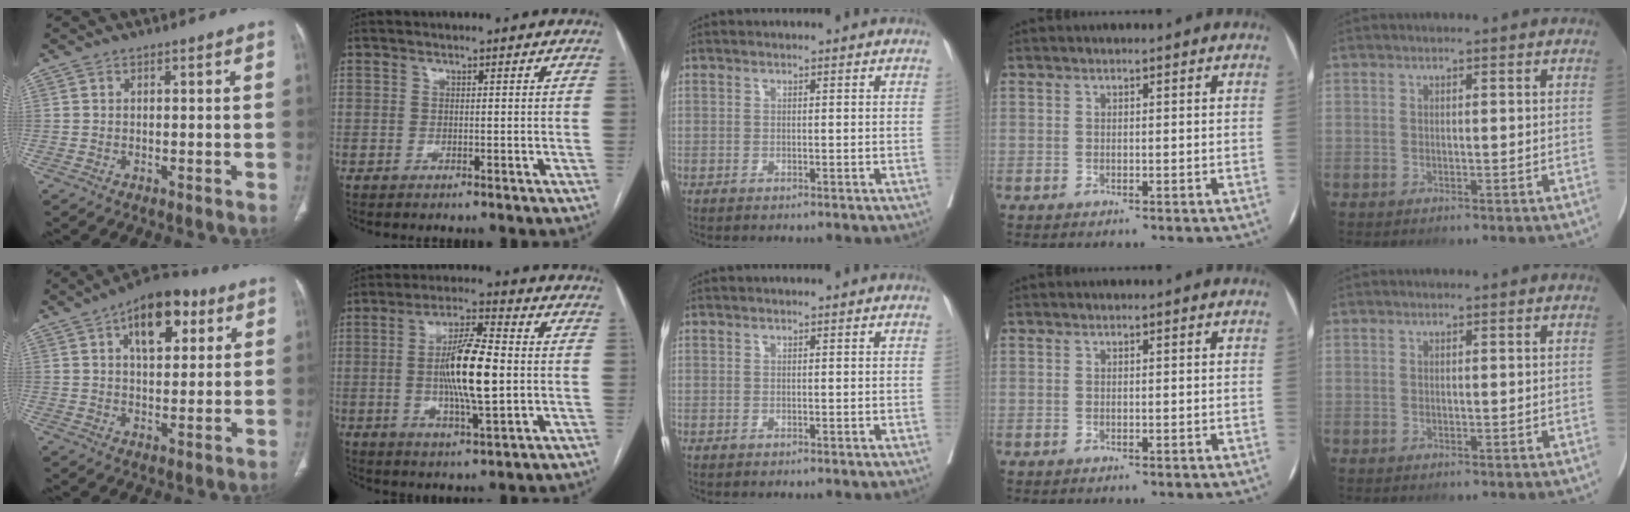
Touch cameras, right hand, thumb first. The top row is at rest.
{"thumb": {"total": 12.7, "force": [5.3, 6.7, 9.4], "torque": [-0.108, -0.002, 0.076]}, "index": {"total": 11.9, "force": [-0.6, 1.8, 11.7], "torque": [-0.216, 0.000, -0.012]}}